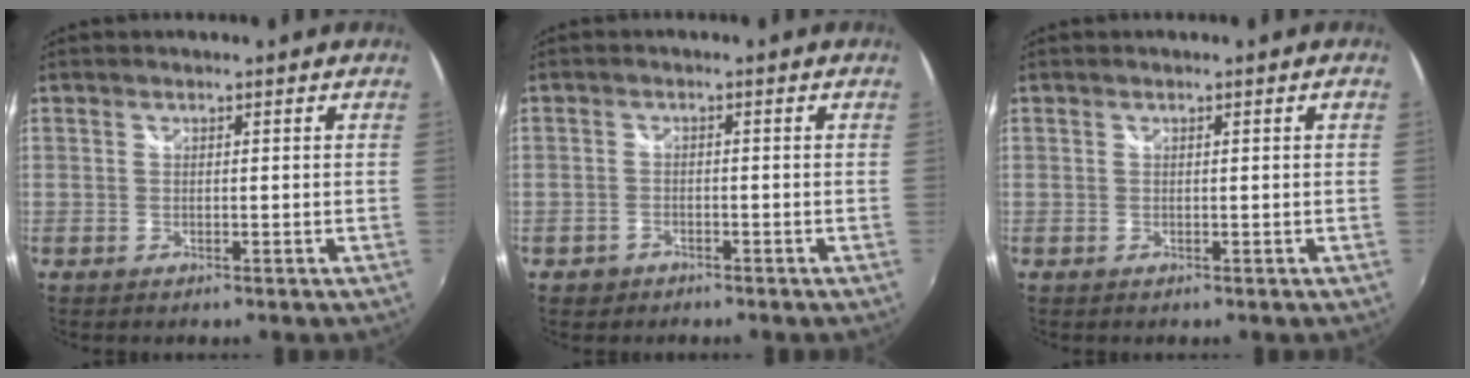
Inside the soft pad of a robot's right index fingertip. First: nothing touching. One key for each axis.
{"total": 2.6, "fx": -1.7, "fy": 2.0, "fz": 0.4, "tx": -0.017, "ty": 0.000, "tz": -0.026}
{"total": 0.8, "fx": 0.1, "fy": -0.2, "fz": 0.8, "tx": -0.009, "ty": 0.003, "tz": 0.001}